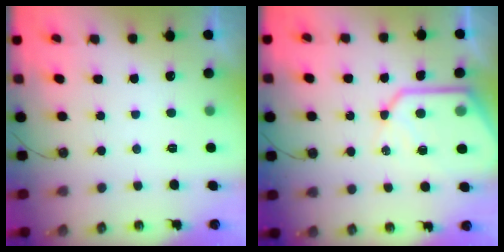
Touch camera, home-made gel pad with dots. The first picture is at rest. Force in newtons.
{"total": 13.9, "press": 13.8, "slide": 1.4}